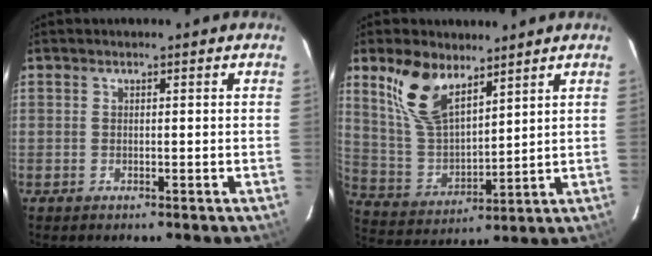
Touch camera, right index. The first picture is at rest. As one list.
[{"total": 12.3, "force": [8.0, 5.8, 7.4], "torque": [-0.153, 0.009, 0.172]}]